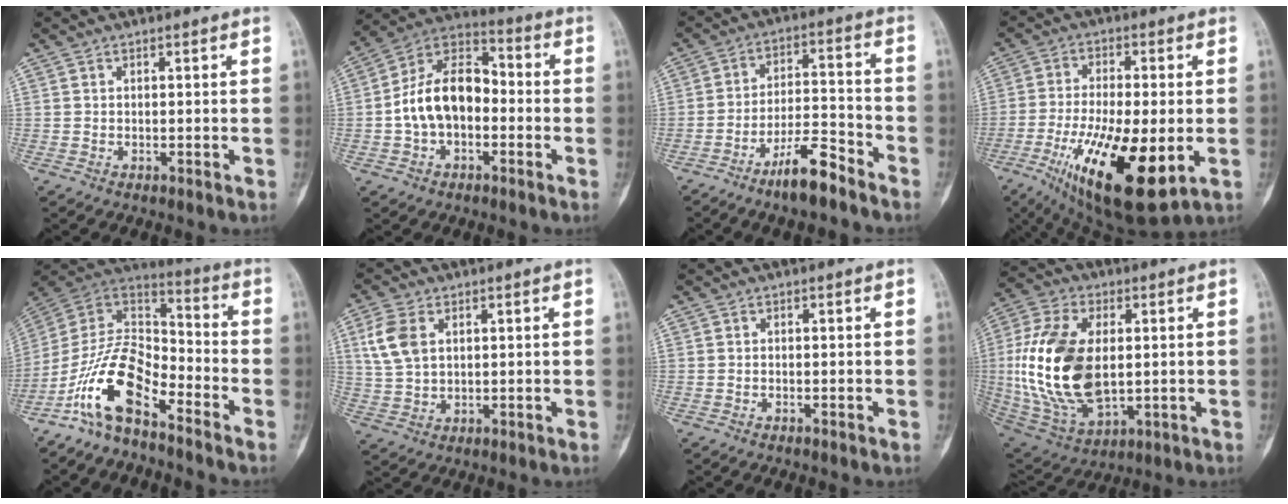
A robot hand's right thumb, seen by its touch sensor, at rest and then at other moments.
{"total": 14.1, "force": [-1.8, 9.2, 10.4], "torque": [-0.168, 0.046, -0.042]}
{"total": 9.3, "force": [-6.8, 2.2, 5.9], "torque": [-0.108, 0.056, -0.120]}
{"total": 20.8, "force": [-6.0, 7.1, 18.6], "torque": [-0.348, -0.024, -0.084]}
{"total": 14.3, "force": [-8.9, 6.1, 9.4], "torque": [-0.165, 0.090, -0.177]}
{"total": 7.7, "force": [2.5, 5.0, 5.4], "torque": [-0.111, -0.001, 0.054]}
{"total": 0.0}
{"total": 21.6, "force": [0.8, 12.4, 17.7], "torque": [-0.359, -0.010, 0.027]}